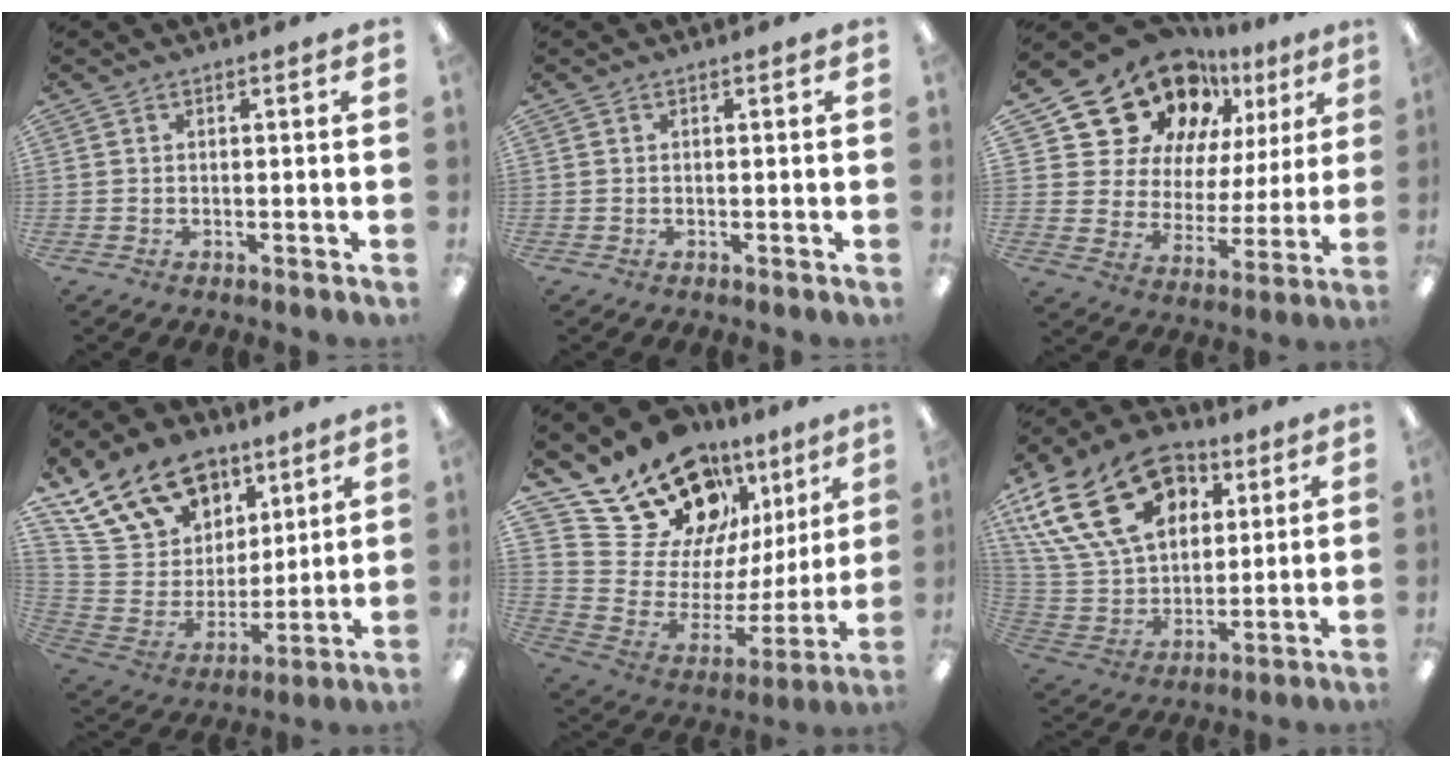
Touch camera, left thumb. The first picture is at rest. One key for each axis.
{"total": 0.0}
{"total": 19.9, "fx": 14.5, "fy": 11.9, "fz": 6.7, "tx": -0.130, "ty": -0.100, "tz": 0.272}
{"total": 19.5, "fx": 12.9, "fy": 12.4, "fz": 7.8, "tx": -0.160, "ty": -0.059, "tz": 0.244}
{"total": 20.3, "fx": 15.9, "fy": 10.8, "fz": 6.6, "tx": -0.120, "ty": -0.124, "tz": 0.301}
{"total": 25.5, "fx": 11.6, "fy": 17.0, "fz": 15.0, "tx": -0.292, "ty": -0.046, "tz": 0.206}